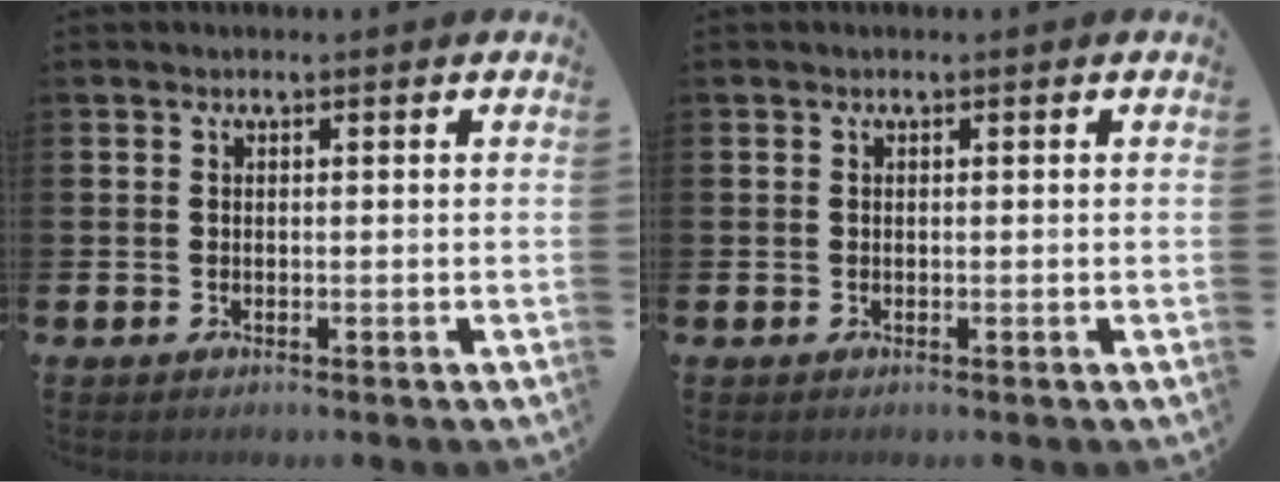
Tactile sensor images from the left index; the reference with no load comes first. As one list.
[{"total": 0.0}]